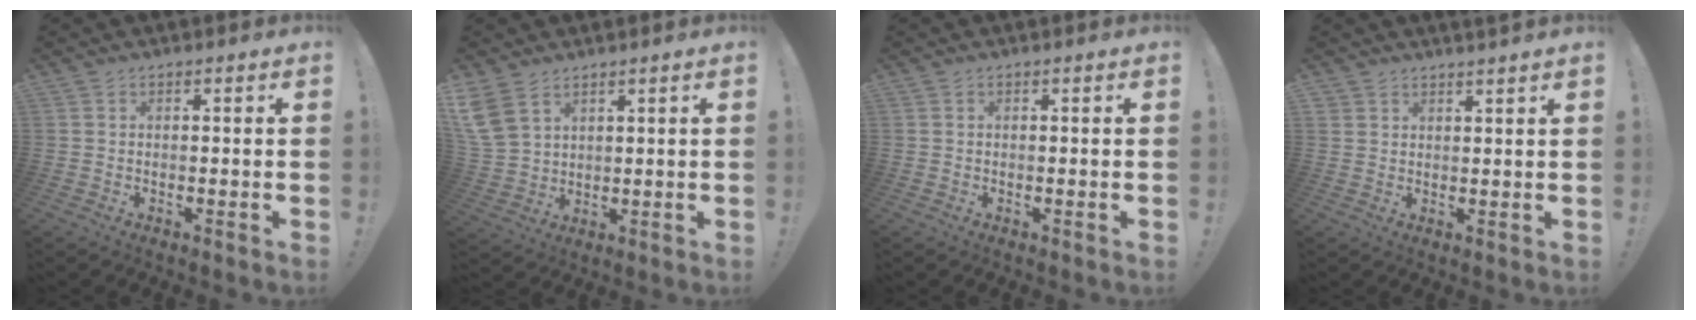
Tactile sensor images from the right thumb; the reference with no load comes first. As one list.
[{"total": 8.1, "force": [5.2, 4.5, 4.3], "torque": [-0.099, -0.020, 0.105]}, {"total": 0.0}, {"total": 2.2, "force": [2.2, 0.2, 0.1], "torque": [-0.001, -0.014, 0.041]}]